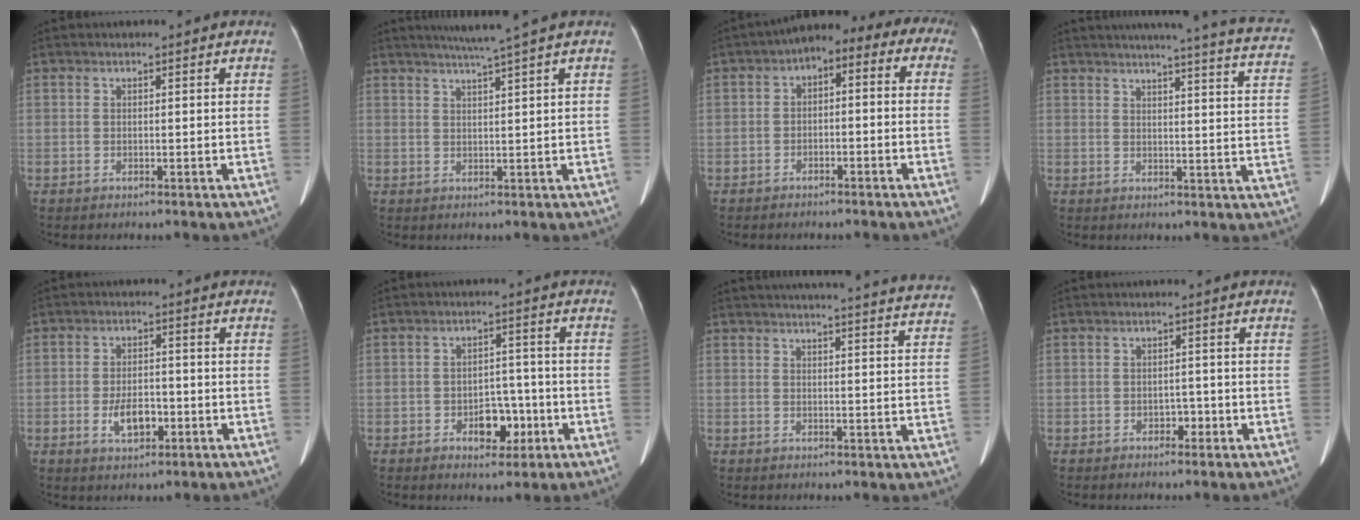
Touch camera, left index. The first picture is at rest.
{"total": 4.9, "force": [3.8, -1.6, 2.7], "torque": [-0.044, 0.003, 0.066]}
{"total": 7.9, "force": [-0.7, 4.8, 6.2], "torque": [-0.067, 0.057, -0.019]}
{"total": 22.5, "force": [19.9, 0.5, 10.4], "torque": [-0.140, -0.048, 0.219]}
{"total": 5.1, "force": [-1.8, 2.6, 3.9], "torque": [-0.078, 0.001, -0.024]}
{"total": 5.4, "force": [-2.3, 3.4, 3.6], "torque": [-0.050, 0.013, -0.027]}
{"total": 26.0, "force": [24.7, 0.8, 8.0], "torque": [-0.111, -0.056, 0.281]}
{"total": 1.6, "force": [-0.9, 1.1, 0.8], "torque": [-0.011, 0.005, -0.010]}